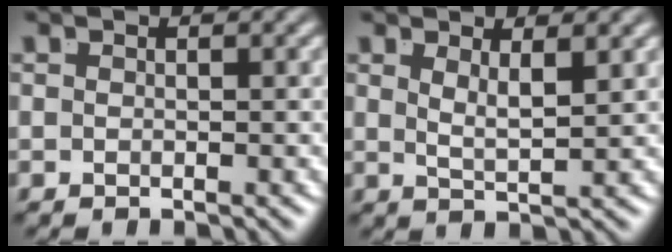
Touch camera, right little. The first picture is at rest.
{"total": 2.2, "force": [1.3, -0.8, 1.6], "torque": [-0.026, -0.012, 0.031]}